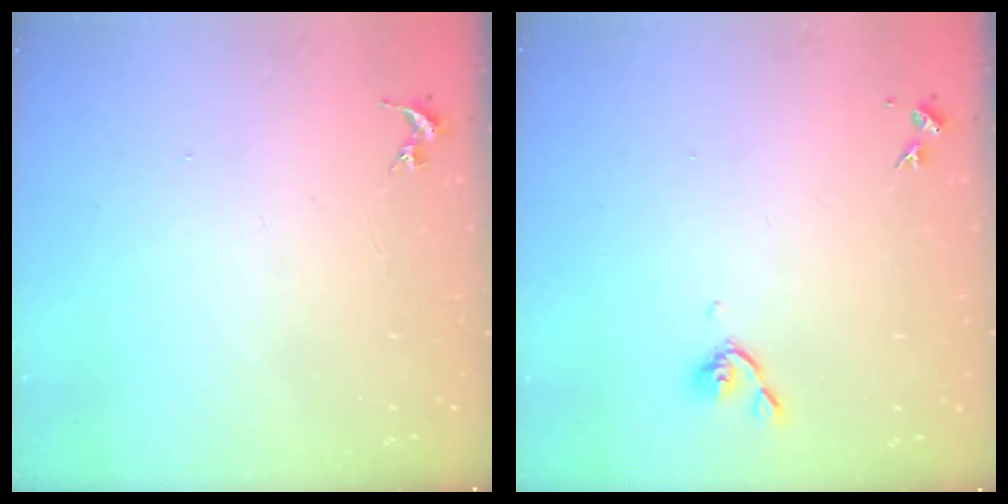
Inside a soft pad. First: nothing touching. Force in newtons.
{"total": 5.1, "press": 5.0, "slide": 0.8}